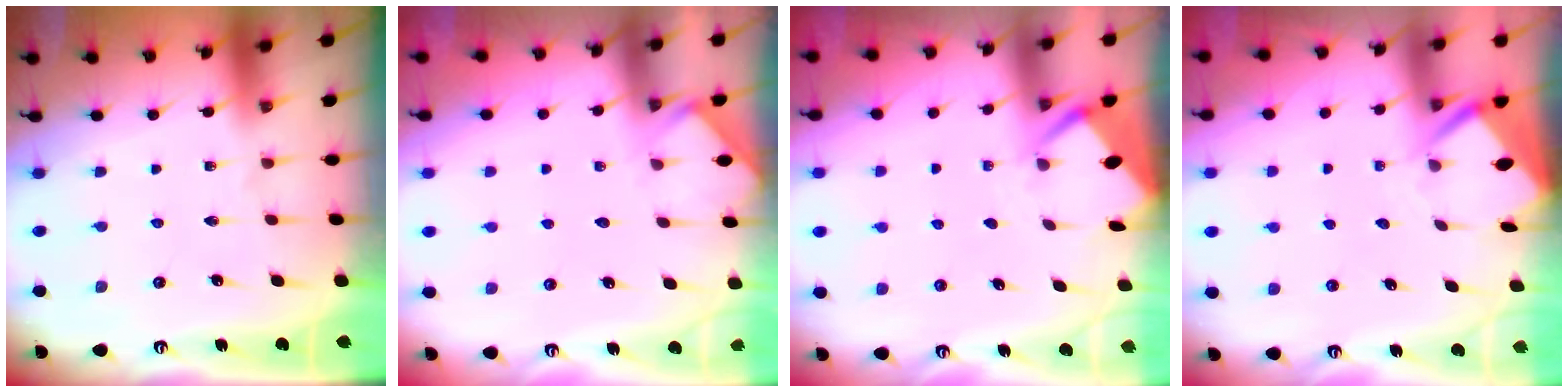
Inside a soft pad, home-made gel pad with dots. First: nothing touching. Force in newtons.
{"total": 2.6, "press": 2.6, "slide": 0.4}
{"total": 2.7, "press": 2.7, "slide": 0.2}
{"total": 3.5, "press": 3.5, "slide": 0.3}